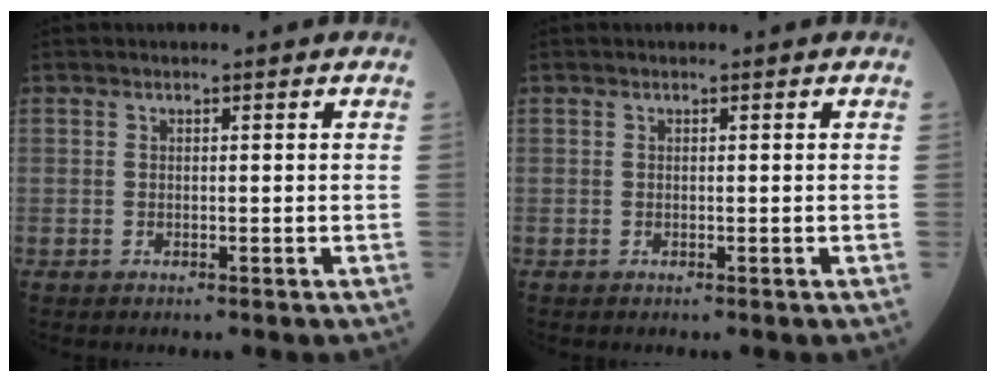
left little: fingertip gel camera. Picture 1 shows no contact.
{"total": 0.0}